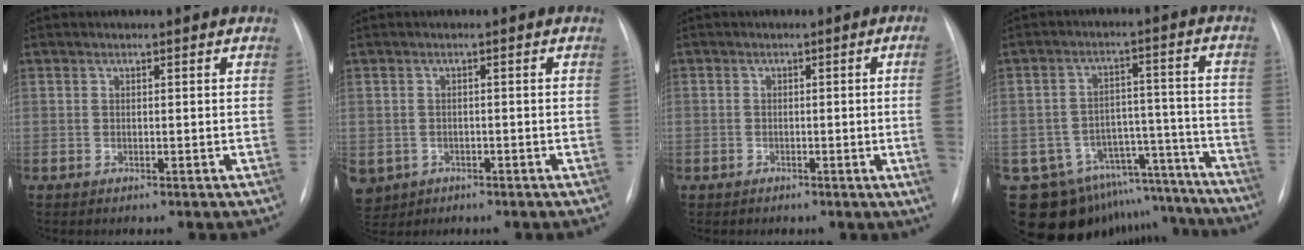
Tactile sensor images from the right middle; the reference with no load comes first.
{"total": 6.9, "force": [-3.3, 5.8, 1.9], "torque": [-0.056, 0.003, -0.045]}
{"total": 4.0, "force": [-0.8, -0.7, 3.9], "torque": [-0.045, -0.001, -0.014]}
{"total": 19.5, "force": [-17.1, 8.5, 3.7], "torque": [-0.051, 0.060, -0.223]}